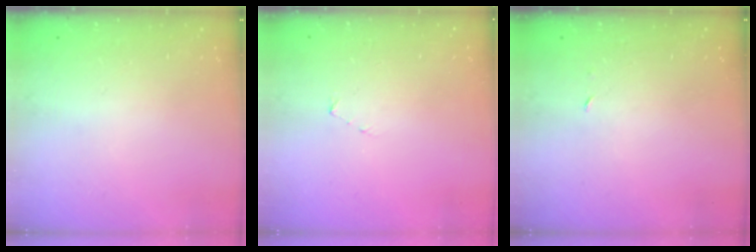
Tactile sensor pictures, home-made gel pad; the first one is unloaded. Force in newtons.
{"total": 3.0, "press": 3.0, "slide": 0.3}
{"total": 1.8, "press": 1.8, "slide": 0.1}